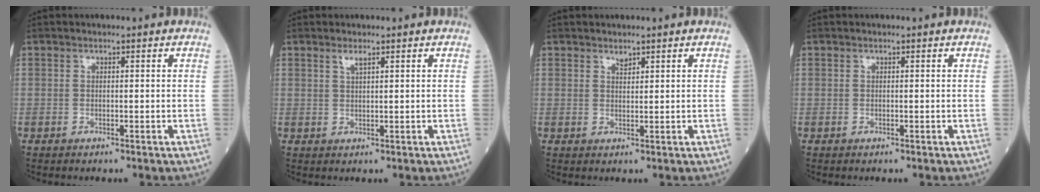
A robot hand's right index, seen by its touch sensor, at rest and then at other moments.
{"total": 1.3, "force": [0.9, 0.0, 0.9], "torque": [-0.020, 0.000, 0.018]}
{"total": 1.0, "force": [0.9, 0.3, 0.4], "torque": [-0.008, -0.005, 0.016]}
{"total": 0.0}